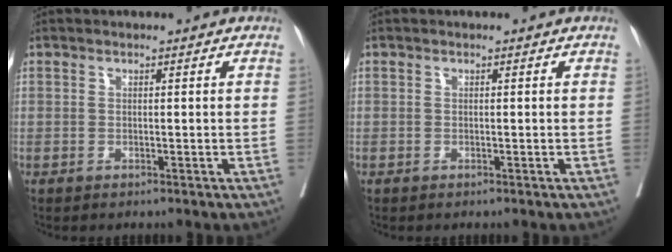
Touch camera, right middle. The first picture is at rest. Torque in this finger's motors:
{"motor_torque": [0.85, -0.94, 0.02, -0.08]}